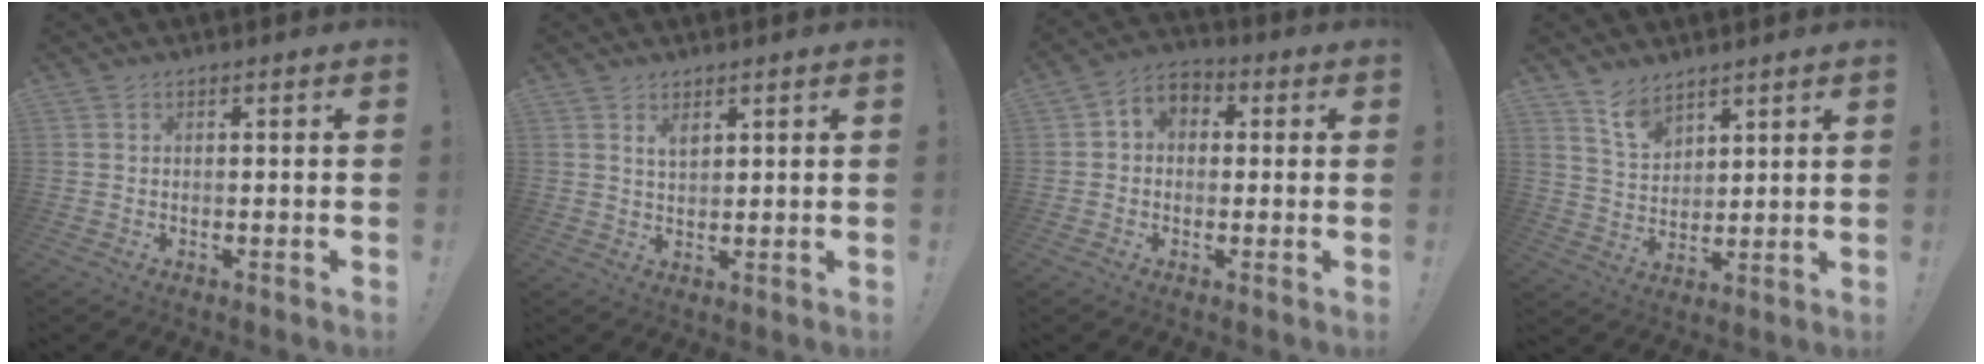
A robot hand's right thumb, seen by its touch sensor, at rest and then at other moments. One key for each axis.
{"total": 2.9, "fx": 2.1, "fy": 1.2, "fz": 1.6, "tx": -0.013, "ty": -0.015, "tz": 0.033}
{"total": 5.2, "fx": -0.5, "fy": 4.6, "fz": 2.6, "tx": -0.039, "ty": 0.015, "tz": -0.006}
{"total": 7.8, "fx": 6.2, "fy": 4.1, "fz": 2.5, "tx": -0.045, "ty": -0.044, "tz": 0.118}